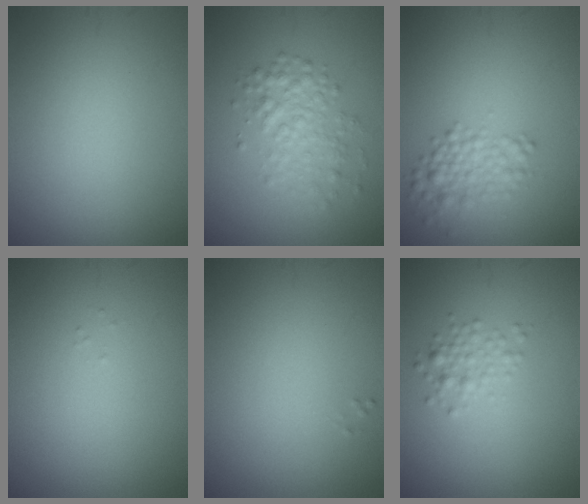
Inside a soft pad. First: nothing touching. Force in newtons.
{"total": 3.2, "press": 3.2, "slide": 0.1}
{"total": 2.9, "press": 2.9, "slide": 0.1}
{"total": 0.0}
{"total": 0.0}
{"total": 1.7, "press": 1.7, "slide": 0.1}